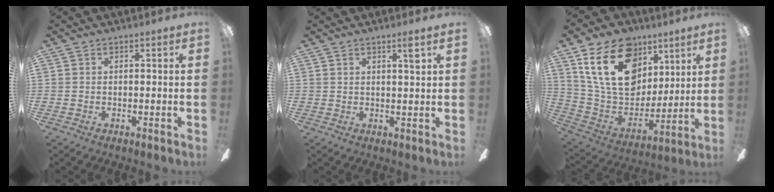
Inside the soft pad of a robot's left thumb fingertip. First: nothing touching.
{"total": 2.9, "force": [1.9, -0.1, 2.2], "torque": [-0.032, -0.008, 0.027]}
{"total": 24.1, "force": [11.4, 16.1, 13.8], "torque": [-0.263, -0.047, 0.201]}